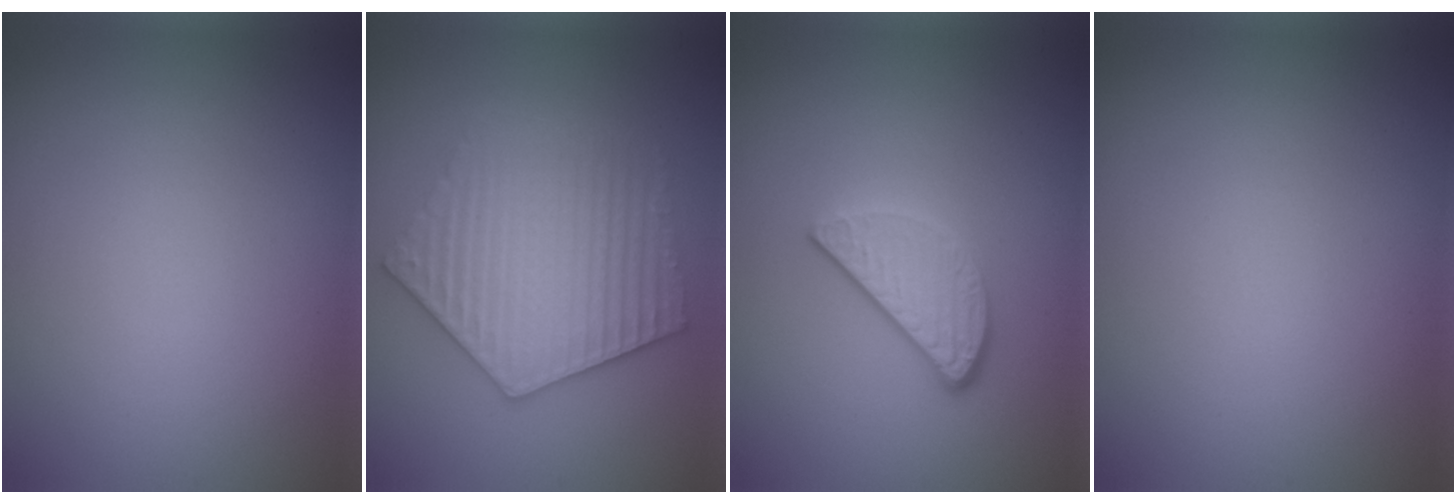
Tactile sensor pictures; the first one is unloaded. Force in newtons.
{"total": 6.2, "press": 6.1, "slide": 1.0}
{"total": 3.3, "press": 2.6, "slide": 2.0}
{"total": 0.0}